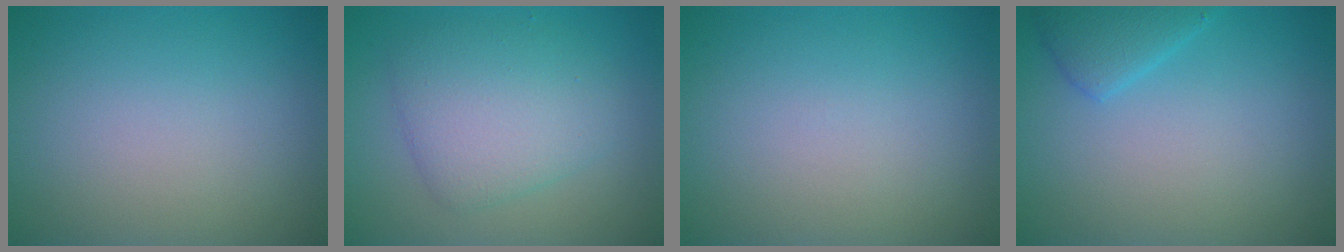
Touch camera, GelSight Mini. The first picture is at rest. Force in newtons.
{"total": 4.9, "press": 4.9, "slide": 0.1}
{"total": 0.0}
{"total": 2.3, "press": 2.3, "slide": 0.1}